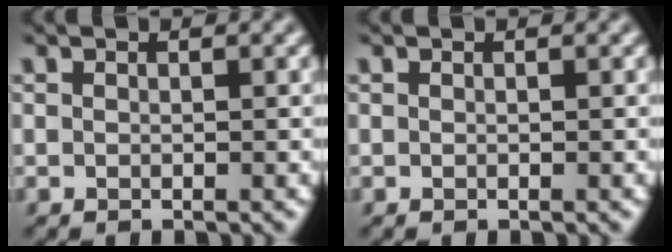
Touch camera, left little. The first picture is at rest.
{"total": 0.0}